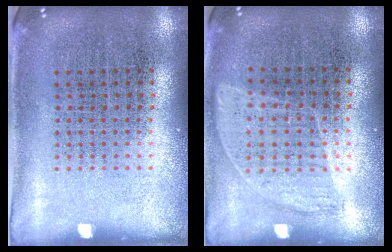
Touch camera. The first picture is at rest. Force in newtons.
{"total": 0.9, "press": 0.8, "slide": 0.5}